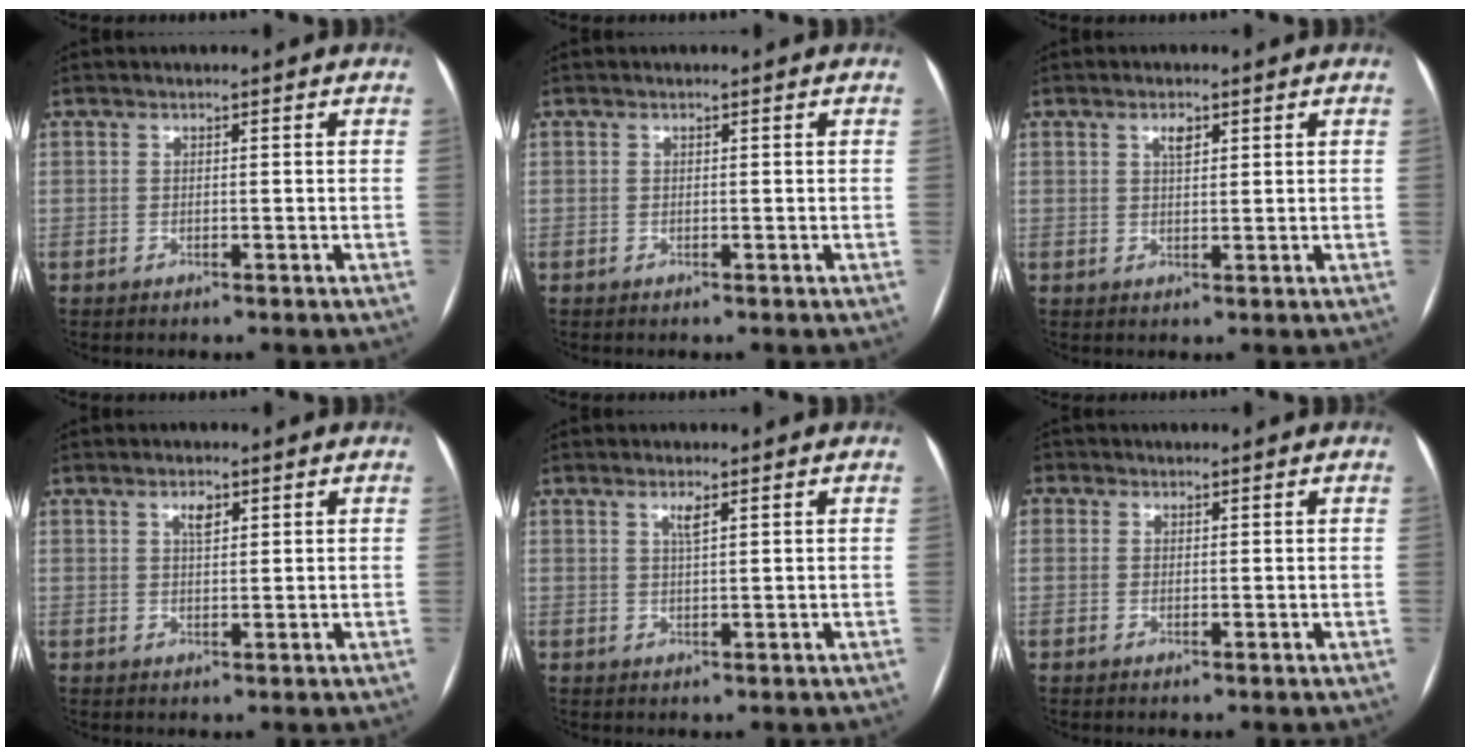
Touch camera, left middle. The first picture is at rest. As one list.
[{"total": 0.0}, {"total": 2.0, "force": [1.1, 0.9, 1.5], "torque": [-0.027, 0.003, 0.018]}, {"total": 2.2, "force": [1.1, 0.9, 1.6], "torque": [-0.029, 0.003, 0.020]}, {"total": 1.8, "force": [1.0, 0.2, 1.5], "torque": [-0.033, 0.001, 0.019]}, {"total": 1.5, "force": [0.5, 1.4, 0.3], "torque": [0.004, 0.003, 0.004]}]